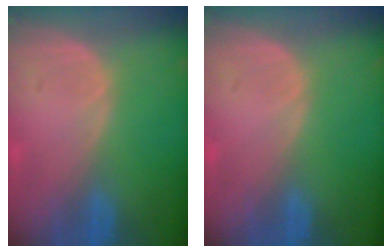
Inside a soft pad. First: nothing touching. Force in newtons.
{"total": 0.0}